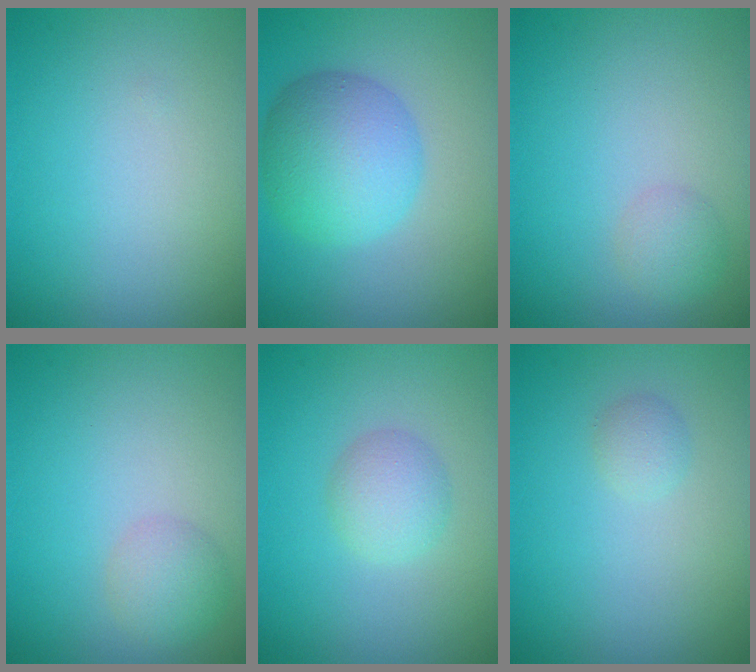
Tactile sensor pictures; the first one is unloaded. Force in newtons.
{"total": 6.5, "press": 6.5, "slide": 0.1}
{"total": 1.6, "press": 1.6, "slide": 0.1}
{"total": 2.2, "press": 2.2, "slide": 0.0}
{"total": 2.4, "press": 2.4, "slide": 0.1}
{"total": 1.0, "press": 1.0, "slide": 0.1}